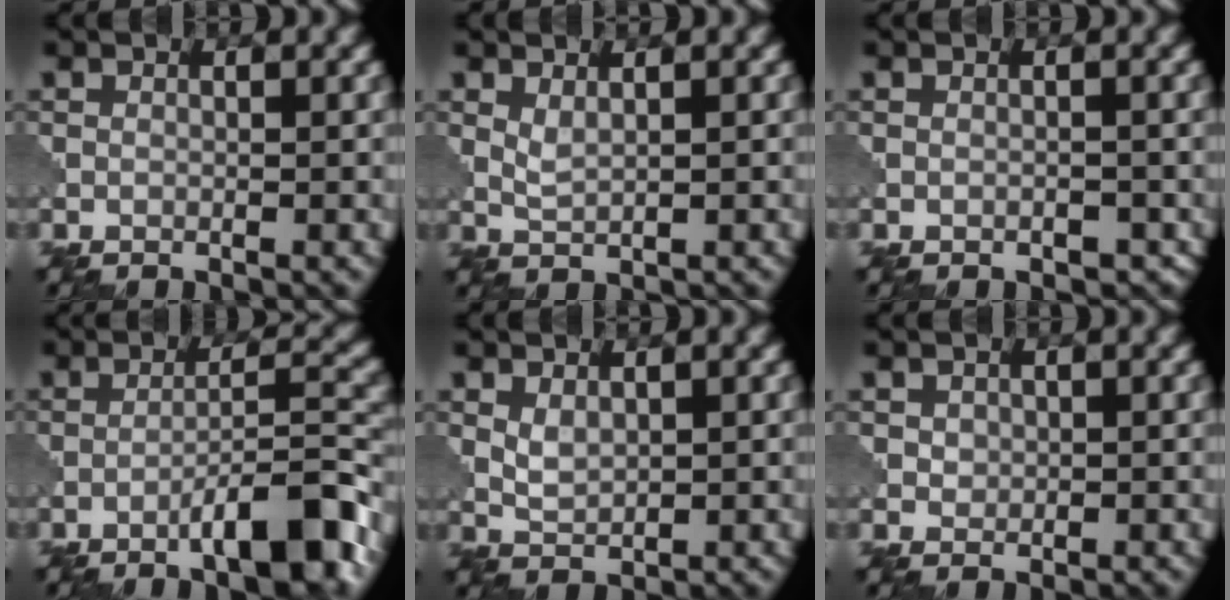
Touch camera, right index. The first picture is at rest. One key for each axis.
{"total": 1.4, "fx": 0.7, "fy": 0.5, "fz": 1.1, "tx": -0.028, "ty": -0.001, "tz": 0.019}
{"total": 1.3, "fx": -0.6, "fy": 0.8, "fz": 0.8, "tx": -0.014, "ty": -0.008, "tz": -0.007}
{"total": 7.0, "fx": -4.2, "fy": 1.0, "fz": 5.5, "tx": -0.077, "ty": 0.018, "tz": -0.071}
{"total": 1.9, "fx": 0.6, "fy": 1.2, "fz": 1.3, "tx": -0.029, "ty": -0.002, "tz": 0.016}
{"total": 1.1, "fx": 0.2, "fy": 1.0, "fz": 0.3, "tx": -0.002, "ty": -0.002, "tz": 0.006}